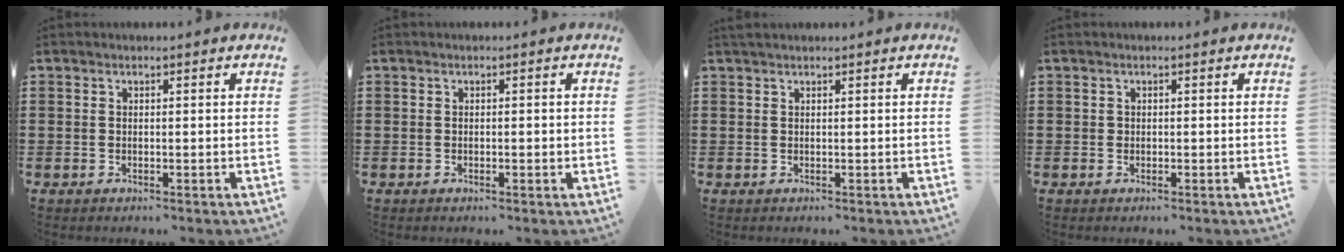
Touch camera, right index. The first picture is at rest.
{"total": 0.7, "force": [-0.1, 0.2, 0.7], "torque": [-0.014, -0.002, -0.002]}
{"total": 0.6, "force": [0.5, 0.2, 0.3], "torque": [-0.006, 0.001, 0.010]}
{"total": 0.5, "force": [0.1, 0.5, 0.1], "torque": [-0.003, 0.004, 0.001]}